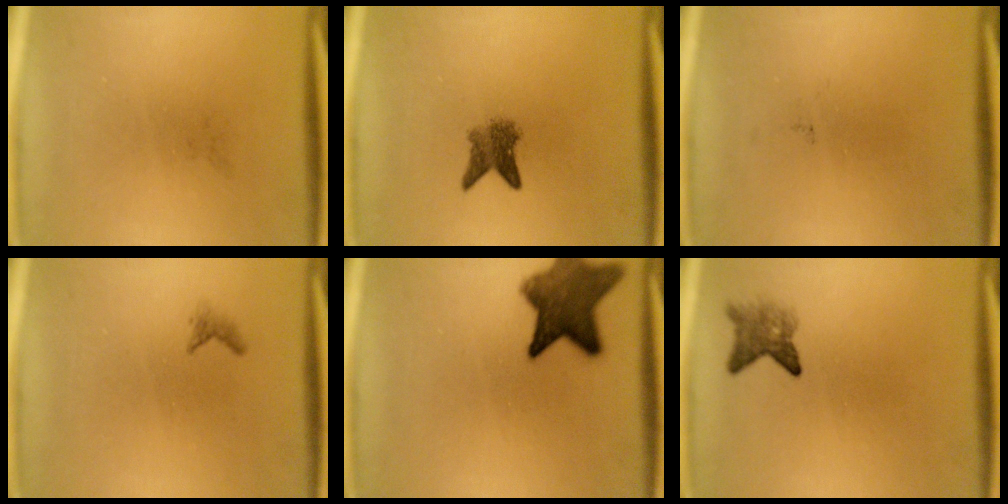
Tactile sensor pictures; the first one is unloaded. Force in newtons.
{"total": 3.4}
{"total": 0.0}
{"total": 0.7}
{"total": 9.7}
{"total": 2.8}